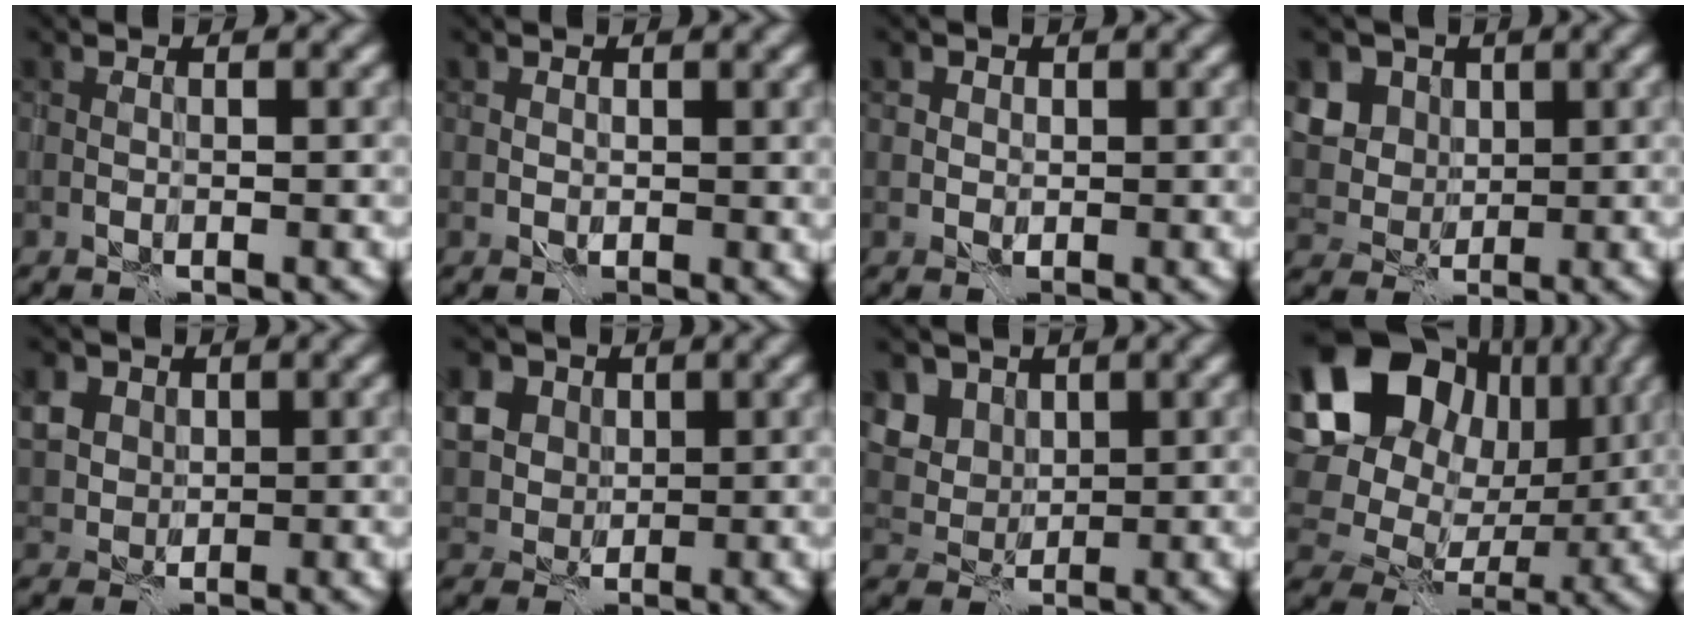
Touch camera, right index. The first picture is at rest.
{"total": 0.9, "force": [0.5, 0.6, 0.3], "torque": [-0.003, -0.002, 0.012]}
{"total": 1.7, "force": [0.7, 1.5, 0.4], "torque": [-0.003, 0.003, 0.010]}
{"total": 5.7, "force": [2.4, 4.7, 2.3], "torque": [-0.059, 0.002, 0.040]}
{"total": 3.5, "force": [1.5, 2.9, 1.3], "torque": [-0.041, 0.002, 0.035]}
{"total": 5.8, "force": [2.3, 4.8, 2.5], "torque": [-0.067, 0.010, 0.038]}
{"total": 4.6, "force": [2.5, 3.4, 1.7], "torque": [-0.054, -0.005, 0.060]}
{"total": 17.5, "force": [4.7, 14.2, 9.1], "torque": [-0.182, 0.032, 0.086]}